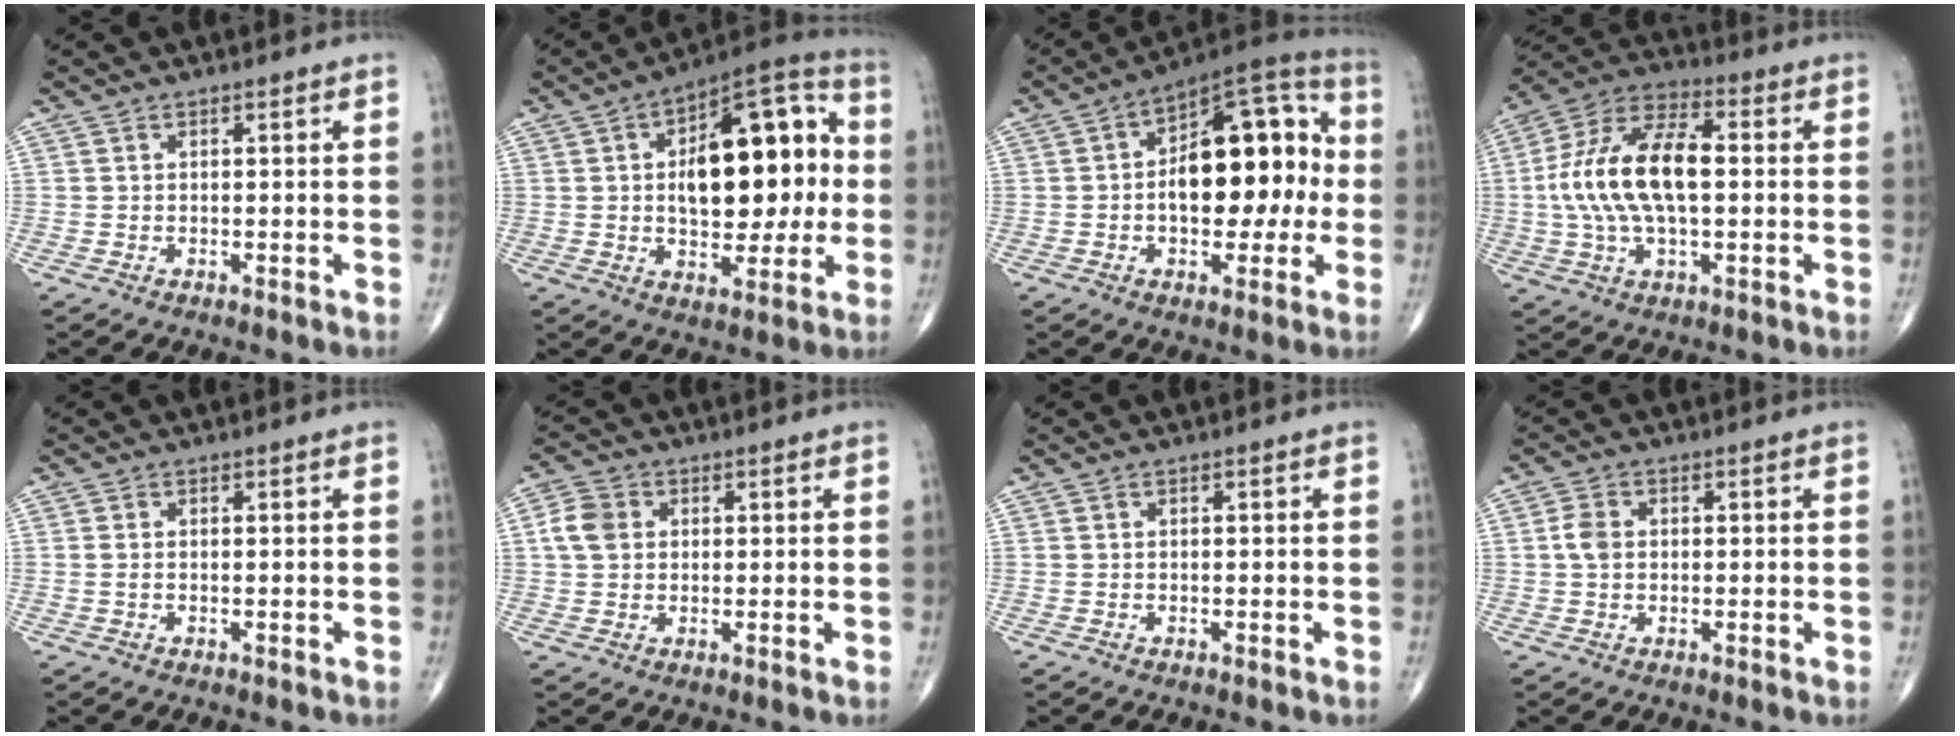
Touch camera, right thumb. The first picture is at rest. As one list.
[{"total": 21.5, "force": [1.9, 10.9, 18.4], "torque": [-0.231, 0.030, 0.028]}, {"total": 19.3, "force": [0.0, 10.3, 16.4], "torque": [-0.205, 0.042, -0.003]}, {"total": 17.7, "force": [0.6, 8.8, 15.3], "torque": [-0.300, 0.025, 0.005]}, {"total": 0.7, "force": [-0.1, 0.4, 0.6], "torque": [-0.018, 0.001, 0.000]}, {"total": 5.3, "force": [0.9, 4.3, 2.9], "torque": [-0.050, 0.007, 0.012]}, {"total": 0.0}, {"total": 3.3, "force": [0.2, 2.4, 2.2], "torque": [-0.044, 0.004, -0.001]}]